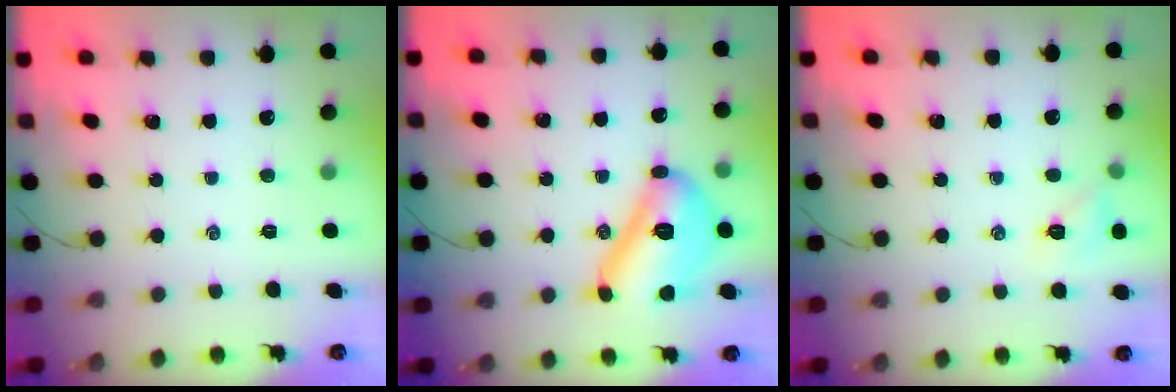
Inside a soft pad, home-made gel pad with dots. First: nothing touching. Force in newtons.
{"total": 16.8, "press": 16.8, "slide": 1.0}
{"total": 6.4, "press": 6.2, "slide": 1.5}